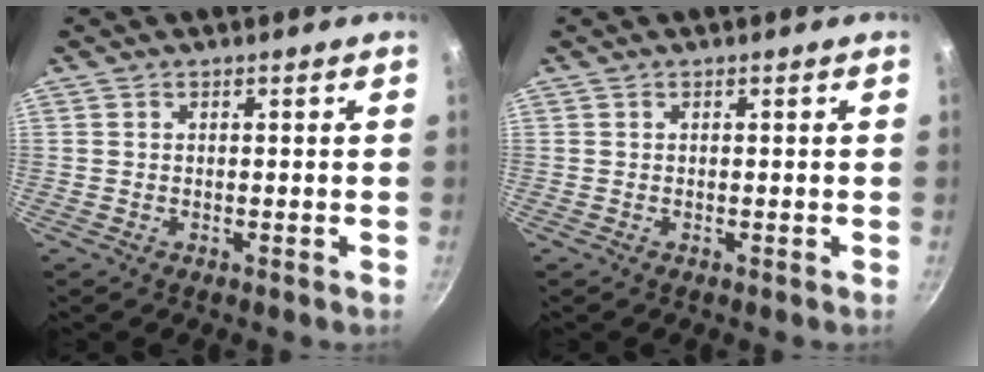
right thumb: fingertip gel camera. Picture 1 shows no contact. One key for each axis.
{"total": 0.0}